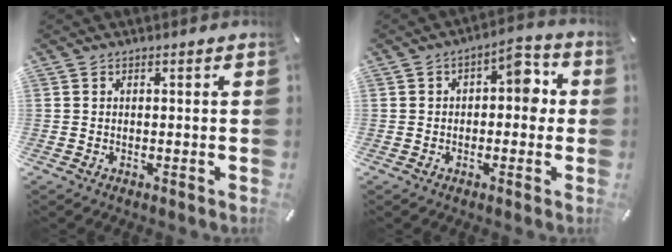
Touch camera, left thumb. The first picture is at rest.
{"total": 6.9, "force": [0.5, 4.3, 5.5], "torque": [-0.057, 0.000, -0.004]}